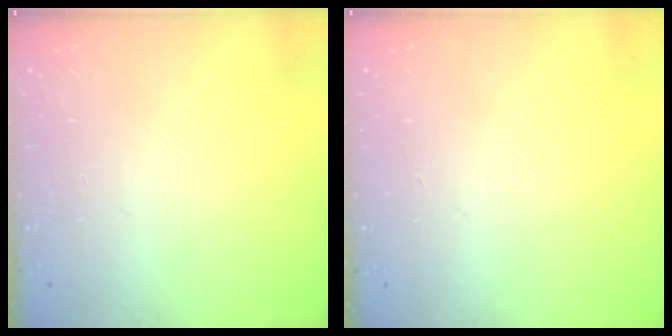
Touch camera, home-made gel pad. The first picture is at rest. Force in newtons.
{"total": 0.0}